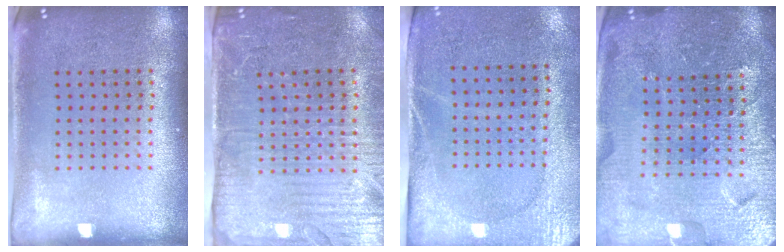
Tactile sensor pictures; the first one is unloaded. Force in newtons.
{"total": 4.2, "press": 3.6, "slide": 2.1}
{"total": 2.7, "press": 2.2, "slide": 1.5}
{"total": 4.9, "press": 4.6, "slide": 1.7}